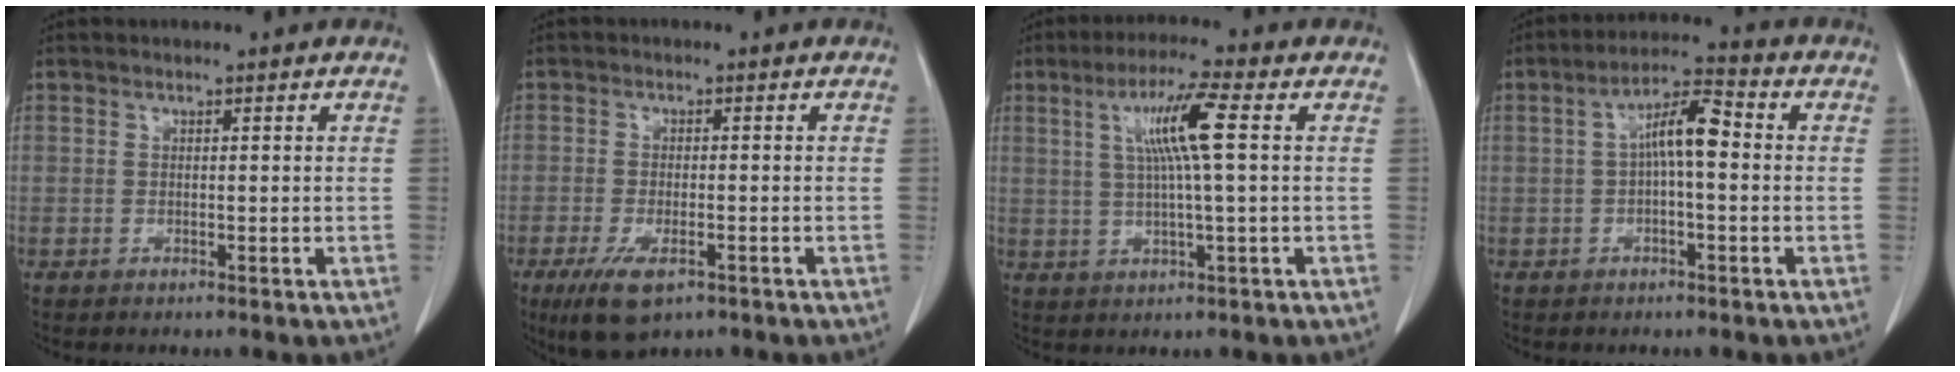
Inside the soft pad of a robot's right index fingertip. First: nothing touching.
{"total": 6.5, "force": [-3.8, 2.2, 4.8], "torque": [-0.095, -0.017, -0.058]}
{"total": 8.1, "force": [1.9, -0.4, 7.8], "torque": [-0.144, 0.007, 0.038]}
{"total": 6.7, "force": [0.3, 1.5, 6.5], "torque": [-0.120, 0.024, 0.001]}